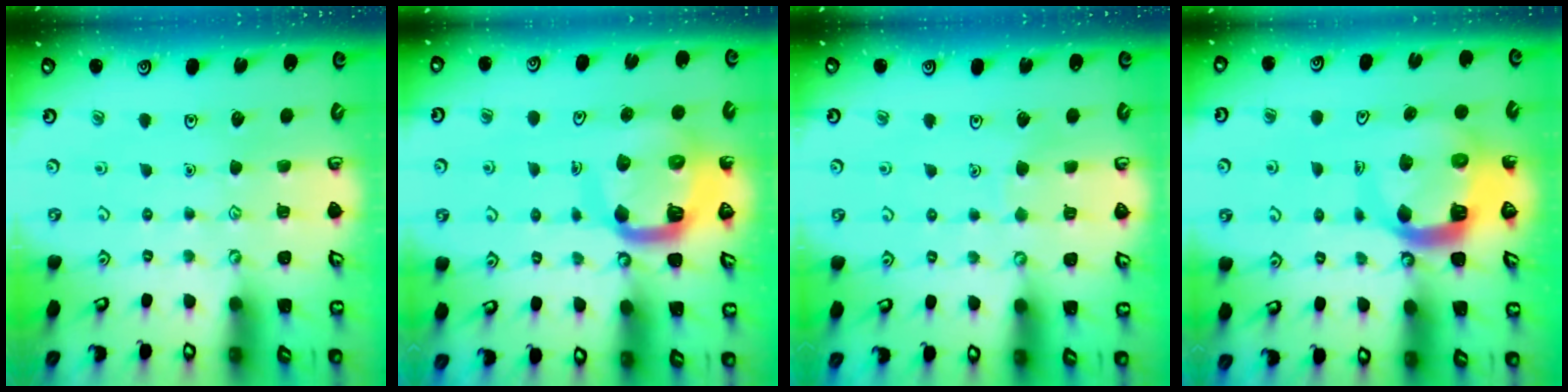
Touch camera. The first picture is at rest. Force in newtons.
{"total": 11.3, "press": 11.2, "slide": 1.3}
{"total": 2.7, "press": 2.7, "slide": 0.2}
{"total": 9.6, "press": 9.6, "slide": 1.3}